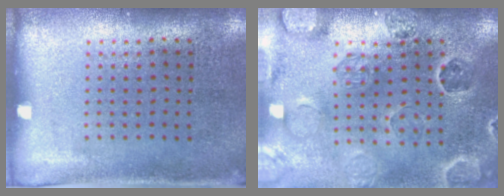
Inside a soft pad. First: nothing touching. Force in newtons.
{"total": 2.7, "press": 2.7, "slide": 0.6}